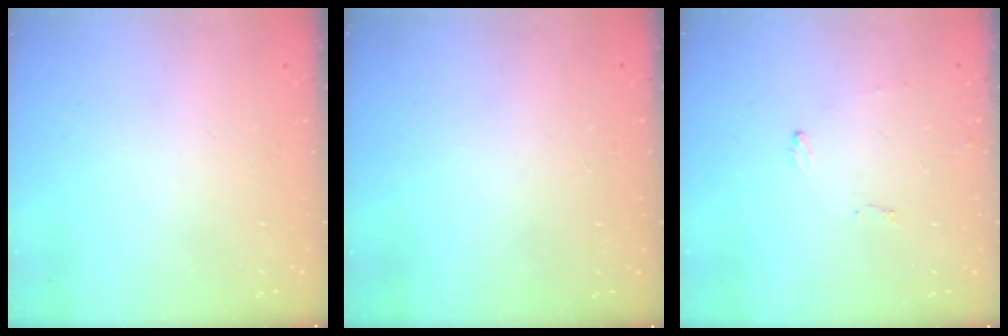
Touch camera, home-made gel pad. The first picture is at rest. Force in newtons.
{"total": 4.1, "press": 4.1, "slide": 0.1}
{"total": 4.9, "press": 4.9, "slide": 0.3}